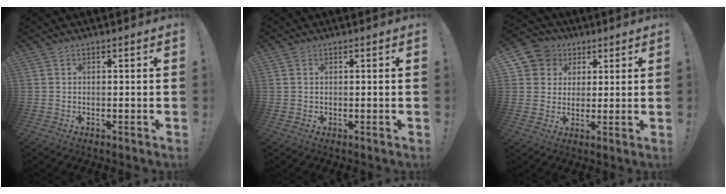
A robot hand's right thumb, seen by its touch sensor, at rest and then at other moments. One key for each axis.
{"total": 0.6, "fx": 0.3, "fy": 0.5, "fz": 0.3, "tx": -0.009, "ty": 0.004, "tz": 0.006}
{"total": 8.2, "fx": 2.7, "fy": 7.6, "fz": 1.7, "tx": -0.024, "ty": -0.013, "tz": 0.058}